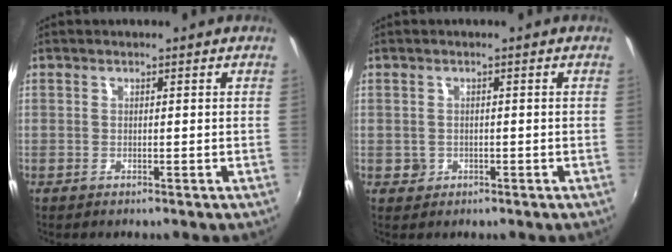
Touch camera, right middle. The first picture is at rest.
{"total": 1.6, "force": [-0.4, 1.6, 0.3], "torque": [-0.005, -0.002, -0.004]}